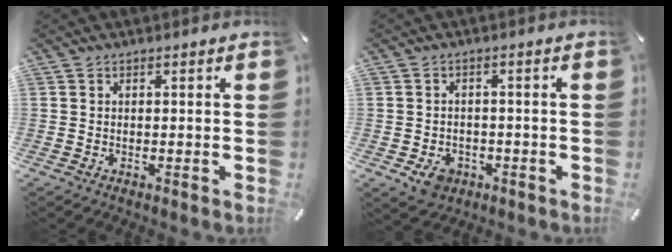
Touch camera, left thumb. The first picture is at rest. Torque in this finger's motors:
{"motor_torque": [0.02, 0.05, 0.01, 0.00, 0.01]}